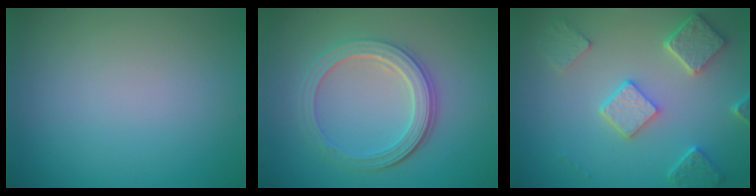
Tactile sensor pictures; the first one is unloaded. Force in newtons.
{"total": 4.7, "press": 3.6, "slide": 2.9}
{"total": 5.0, "press": 4.0, "slide": 3.0}